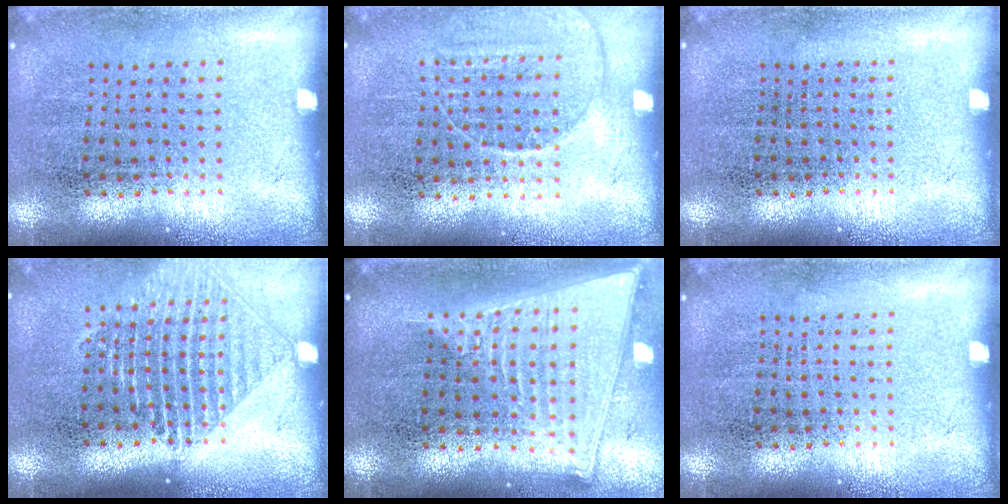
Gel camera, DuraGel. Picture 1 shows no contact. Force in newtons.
{"total": 1.4, "press": 1.3, "slide": 0.5}
{"total": 0.0}
{"total": 1.5, "press": 1.3, "slide": 0.7}
{"total": 2.1, "press": 1.8, "slide": 1.1}
{"total": 0.0}